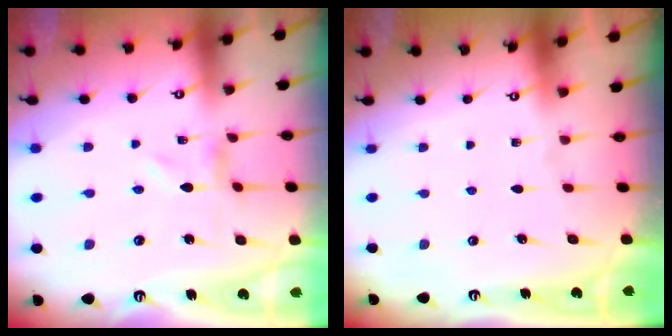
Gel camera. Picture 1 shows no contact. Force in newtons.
{"total": 0.0}